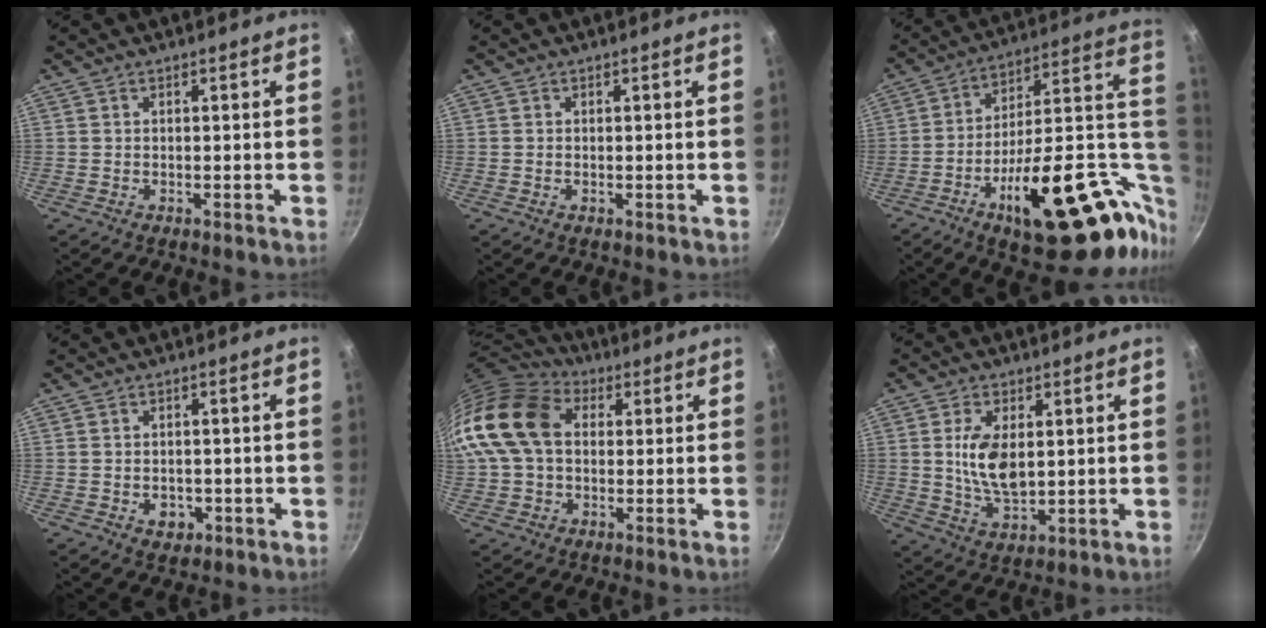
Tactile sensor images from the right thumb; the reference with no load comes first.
{"total": 0.0}
{"total": 31.7, "force": [-6.2, 13.8, 27.9], "torque": [-0.356, 0.023, -0.082]}
{"total": 3.8, "force": [-1.3, 2.9, 2.1], "torque": [-0.021, 0.011, -0.010]}
{"total": 17.3, "force": [2.2, 12.7, 11.6], "torque": [-0.214, 0.031, 0.026]}
{"total": 9.7, "force": [1.5, 5.3, 8.0], "torque": [-0.144, -0.015, 0.033]}